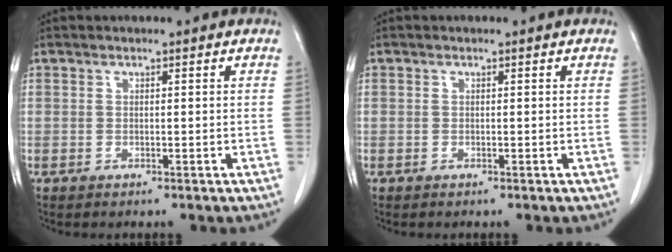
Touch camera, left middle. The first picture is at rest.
{"total": 0.0}